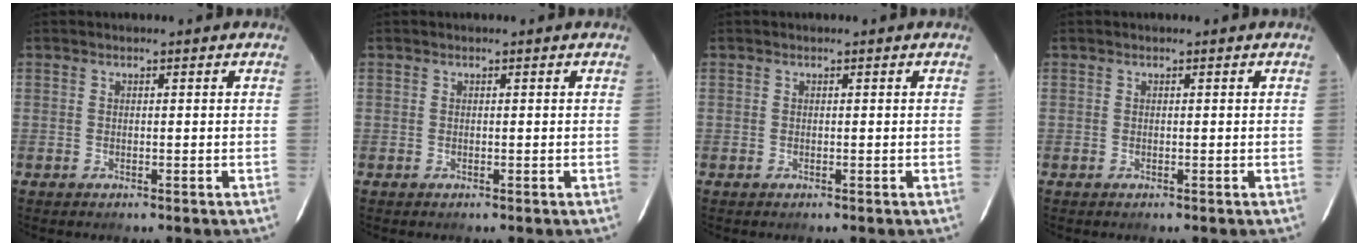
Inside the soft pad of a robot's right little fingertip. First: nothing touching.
{"total": 0.0}
{"total": 0.0}
{"total": 0.0}